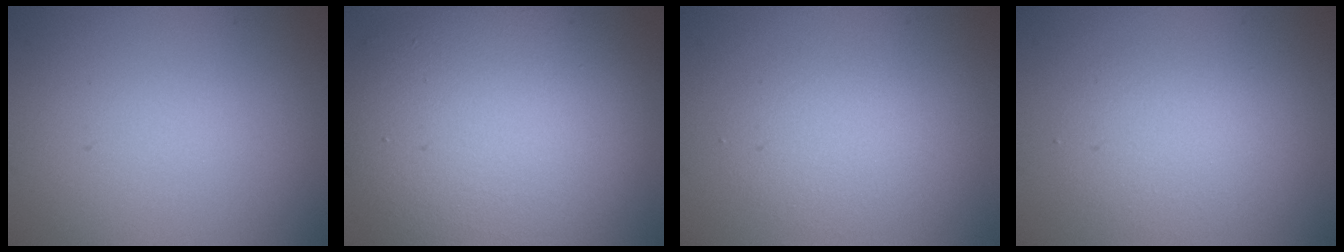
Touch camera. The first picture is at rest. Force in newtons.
{"total": 11.5, "press": 11.4, "slide": 0.8}
{"total": 2.4, "press": 2.4, "slide": 0.2}
{"total": 2.6, "press": 2.6, "slide": 0.3}